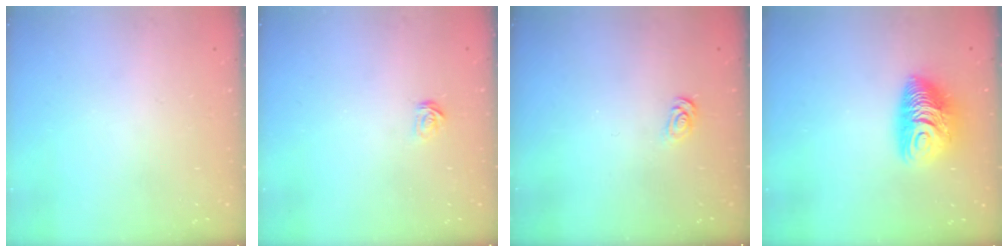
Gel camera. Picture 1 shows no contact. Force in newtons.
{"total": 2.5, "press": 2.5, "slide": 0.2}
{"total": 2.5, "press": 2.4, "slide": 0.3}
{"total": 10.8, "press": 10.7, "slide": 1.1}